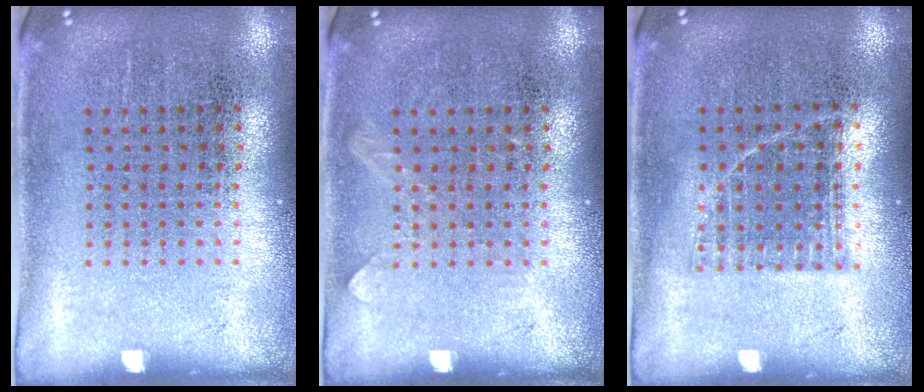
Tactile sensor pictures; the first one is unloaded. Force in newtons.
{"total": 0.6, "press": 0.6, "slide": 0.1}
{"total": 0.8, "press": 0.7, "slide": 0.3}